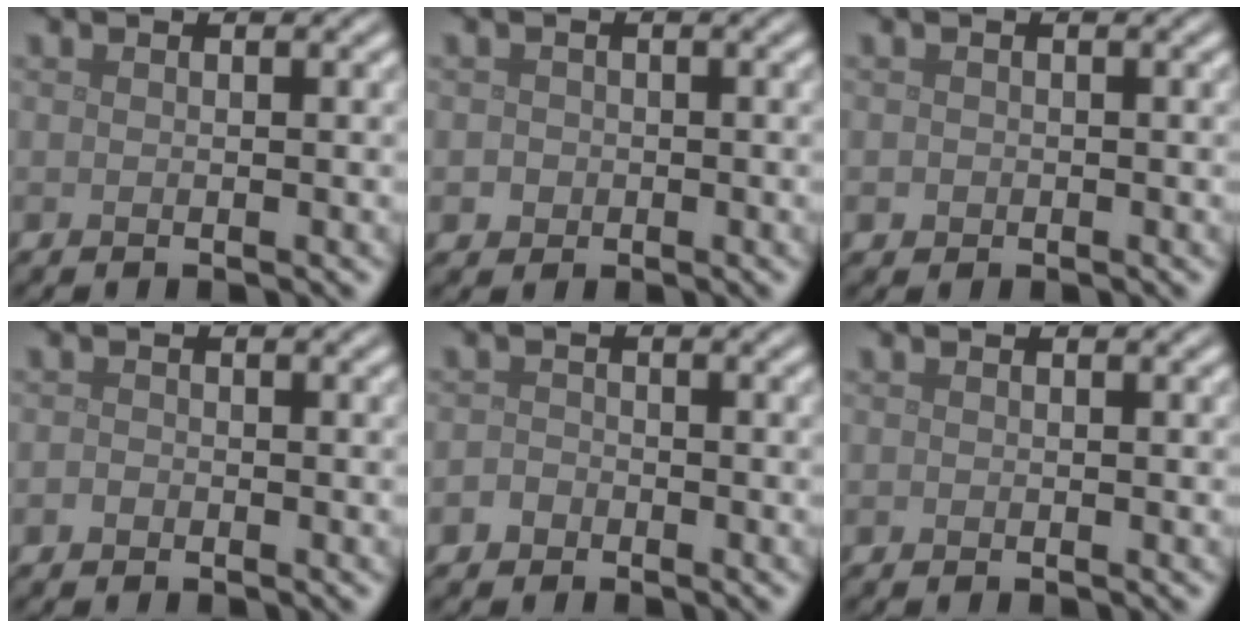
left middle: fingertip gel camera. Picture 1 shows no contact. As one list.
[{"total": 1.1, "force": [-0.2, 1.0, 0.1], "torque": [0.006, -0.003, -0.003]}, {"total": 0.6, "force": [-0.1, 0.6, 0.1], "torque": [0.003, -0.004, -0.003]}, {"total": 0.6, "force": [-0.4, 0.5, 0.2], "torque": [-0.004, -0.001, -0.009]}, {"total": 1.1, "force": [-0.7, 0.8, 0.2], "torque": [-0.001, 0.003, -0.016]}, {"total": 0.0}]